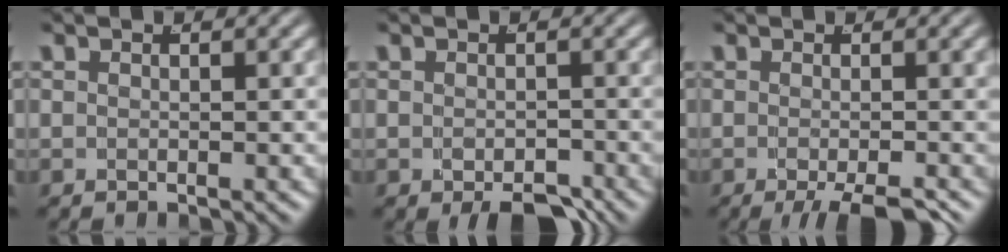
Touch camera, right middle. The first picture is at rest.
{"total": 3.3, "force": [-2.3, 1.1, 2.2], "torque": [-0.030, -0.021, -0.026]}
{"total": 5.2, "force": [-3.5, 1.0, 3.7], "torque": [-0.043, -0.017, -0.043]}